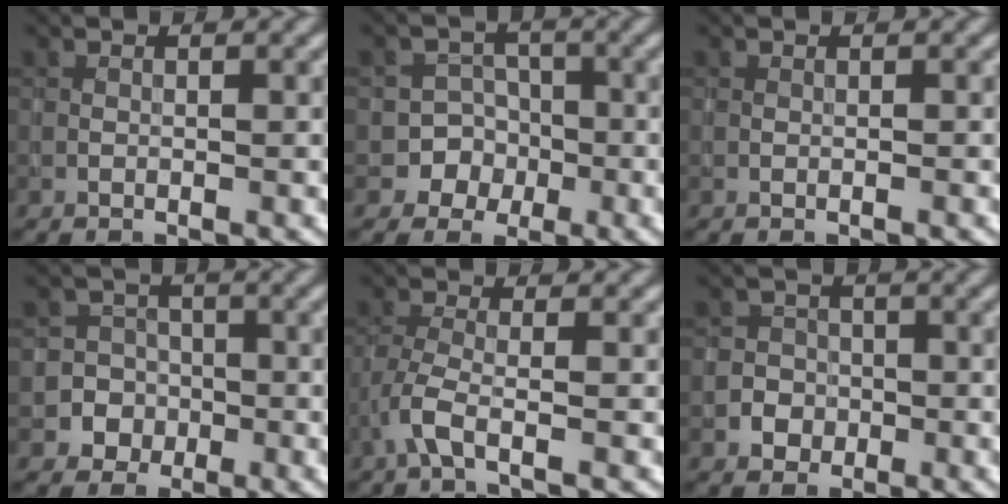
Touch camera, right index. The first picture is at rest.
{"total": 5.5, "force": [-2.2, 5.1, 0.0], "torque": [0.033, 0.004, -0.054]}
{"total": 0.0}
{"total": 4.9, "force": [-1.9, 4.5, 0.0], "torque": [0.035, 0.000, -0.050]}
{"total": 2.7, "force": [-1.6, 0.5, 2.1], "torque": [-0.048, -0.002, -0.043]}
{"total": 2.5, "force": [-0.9, 2.3, 0.3], "torque": [0.019, 0.006, -0.026]}